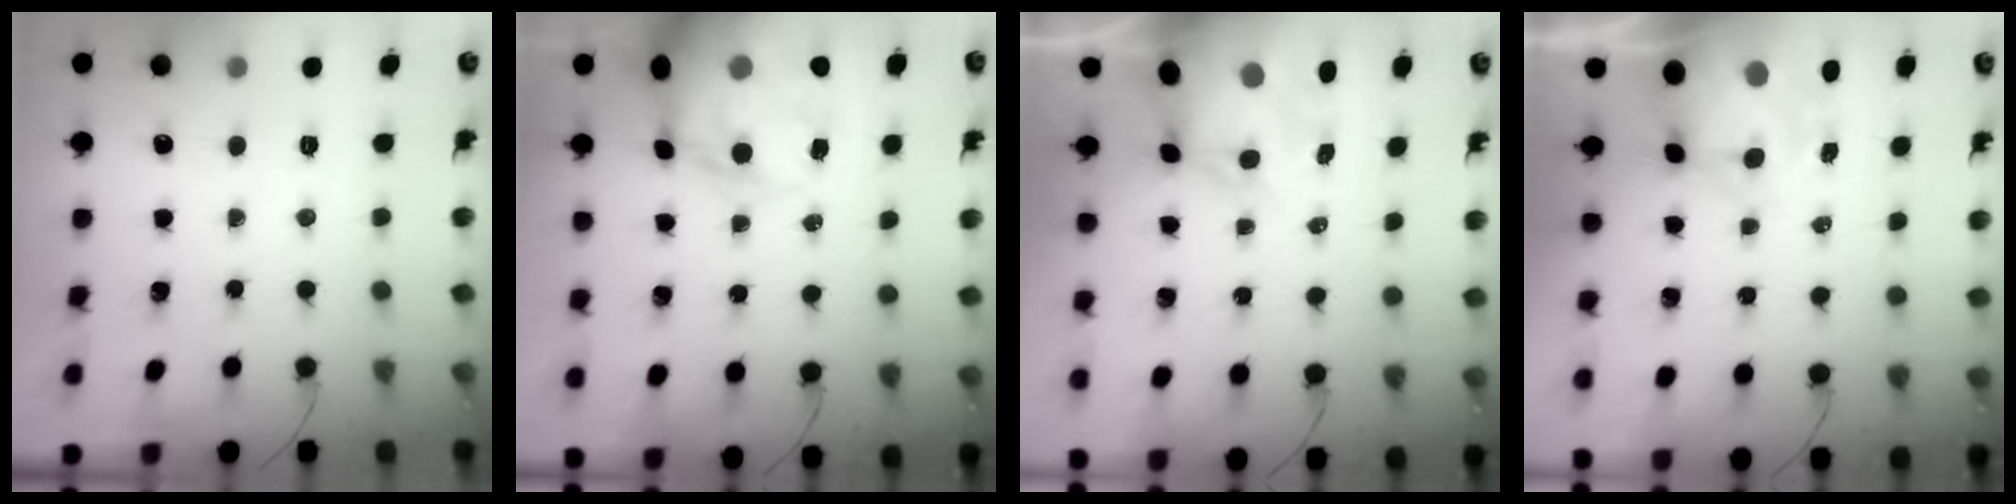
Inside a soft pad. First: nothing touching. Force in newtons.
{"total": 20.0, "press": 19.5, "slide": 4.6}
{"total": 10.5, "press": 9.9, "slide": 3.3}
{"total": 8.9, "press": 8.6, "slide": 2.3}